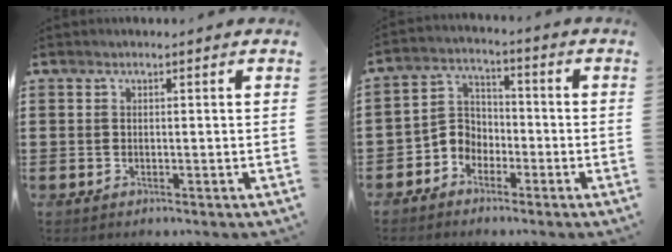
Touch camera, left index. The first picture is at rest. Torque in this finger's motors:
{"motor_torque": [1.03, 0.72, 0.34, 0.06]}